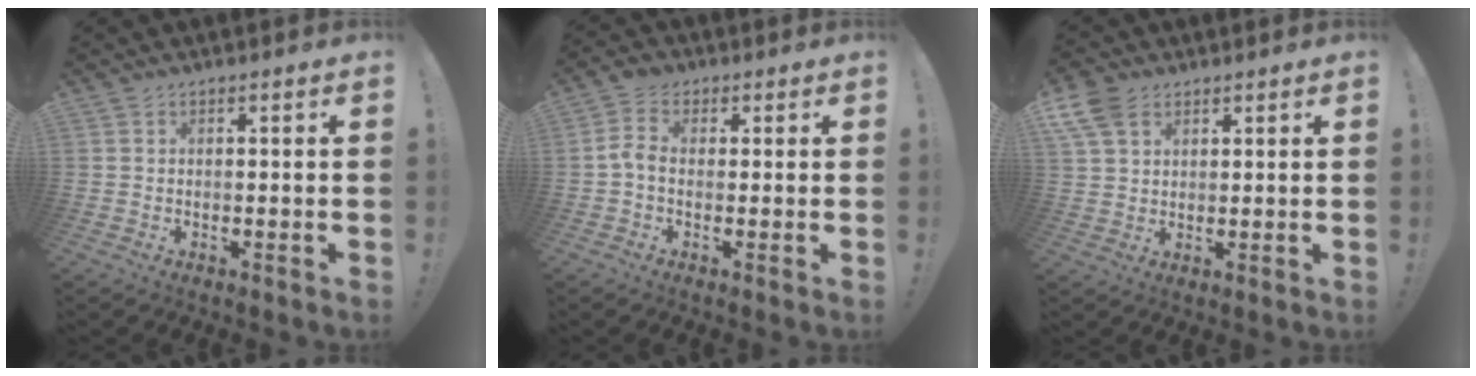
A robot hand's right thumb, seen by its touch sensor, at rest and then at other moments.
{"total": 5.2, "force": [-0.2, 4.0, 3.4], "torque": [-0.077, 0.010, -0.003]}
{"total": 8.1, "force": [4.4, 5.3, 4.3], "torque": [-0.086, -0.009, 0.087]}